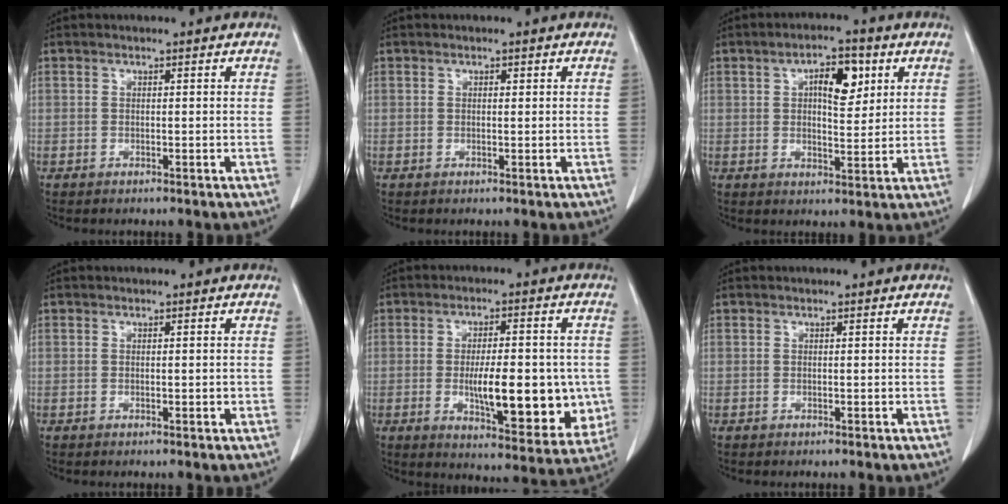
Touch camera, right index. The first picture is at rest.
{"total": 0.9, "force": [0.2, 0.5, 0.7], "torque": [-0.019, 0.001, 0.004]}
{"total": 7.9, "force": [2.7, 3.3, 6.7], "torque": [-0.108, 0.014, 0.046]}
{"total": 1.6, "force": [-0.2, 0.7, 1.4], "torque": [-0.033, 0.002, 0.003]}
{"total": 16.9, "force": [-2.3, 5.8, 15.7], "torque": [-0.210, -0.003, -0.016]}
{"total": 0.0}